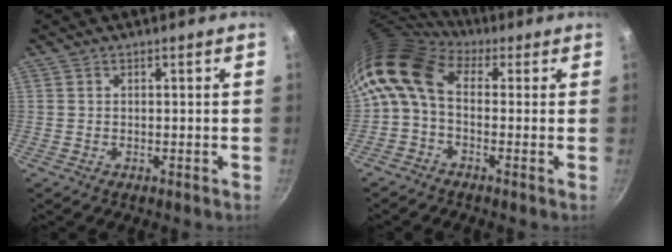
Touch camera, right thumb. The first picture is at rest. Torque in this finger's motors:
{"motor_torque": [1.78, 2.26, 0.98, -0.61, 0.45]}